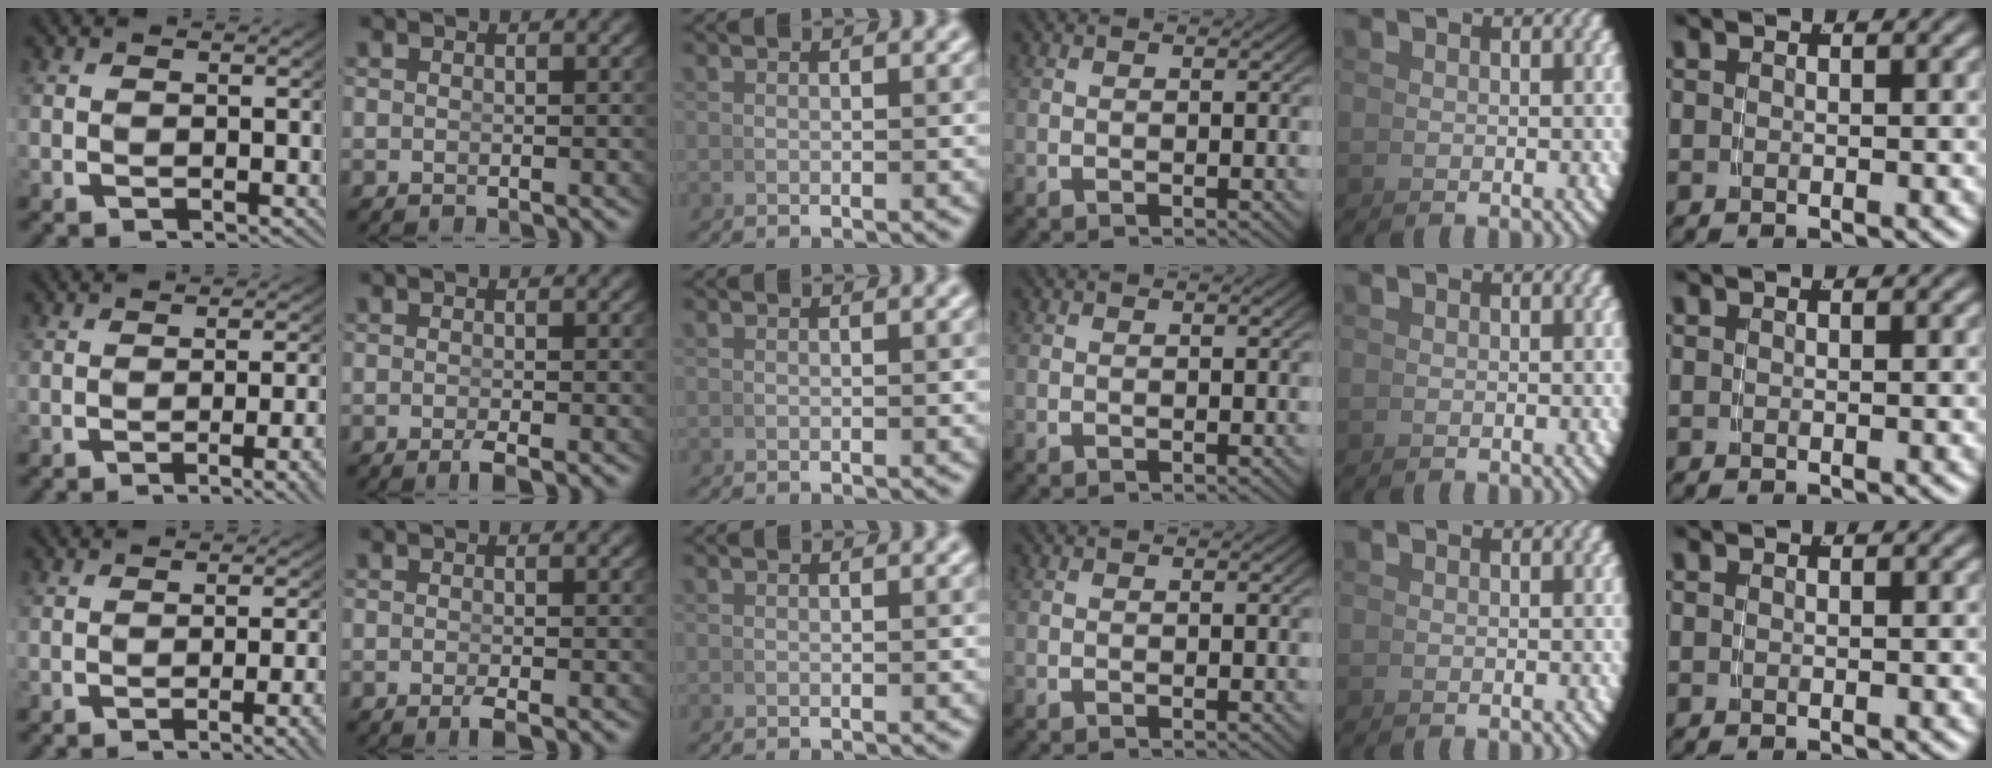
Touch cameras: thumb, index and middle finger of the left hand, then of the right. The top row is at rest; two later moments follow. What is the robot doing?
{"motion": "lift_and_place", "object": "cup"}